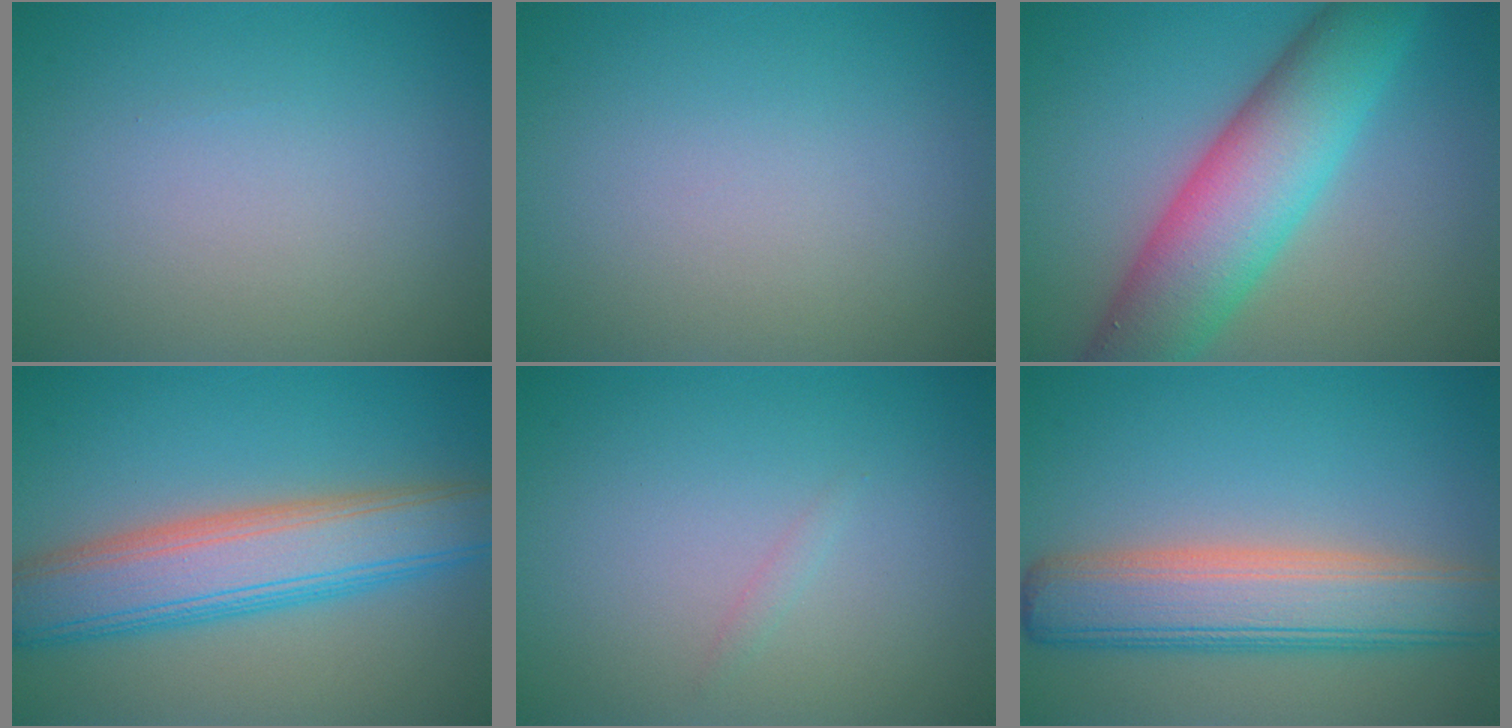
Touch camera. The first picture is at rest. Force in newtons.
{"total": 0.0}
{"total": 9.4, "press": 9.4, "slide": 0.1}
{"total": 8.0, "press": 8.0, "slide": 0.2}
{"total": 0.5, "press": 0.5, "slide": 0.0}
{"total": 7.4, "press": 7.3, "slide": 0.5}